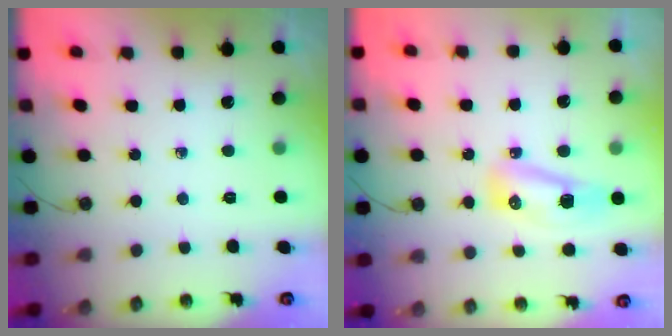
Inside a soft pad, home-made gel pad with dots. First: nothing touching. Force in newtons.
{"total": 17.9, "press": 10.9, "slide": 14.2}